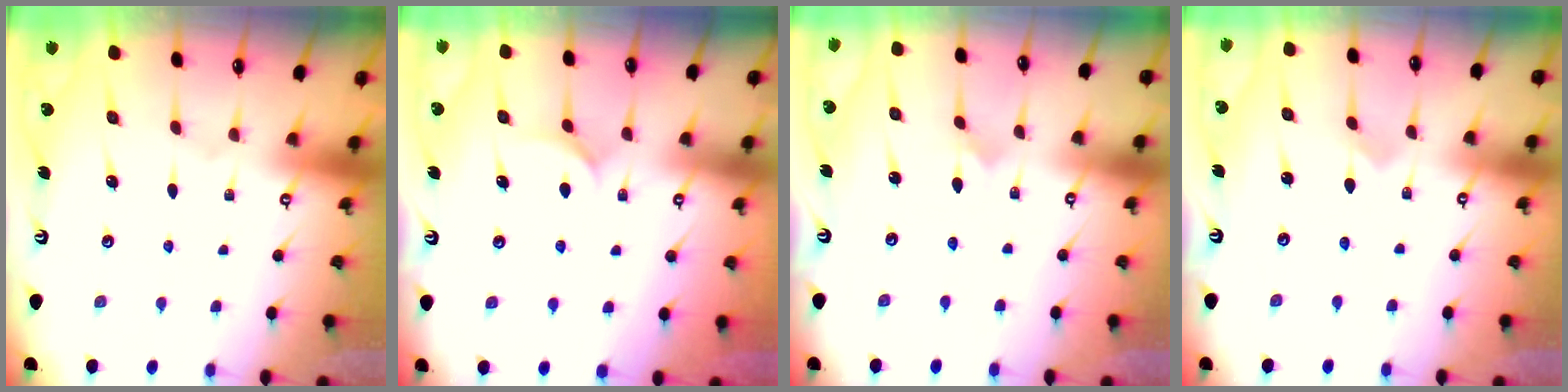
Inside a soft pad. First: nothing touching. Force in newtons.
{"total": 3.7, "press": 3.6, "slide": 0.4}
{"total": 1.4, "press": 1.4, "slide": 0.0}
{"total": 1.4, "press": 1.4, "slide": 0.1}